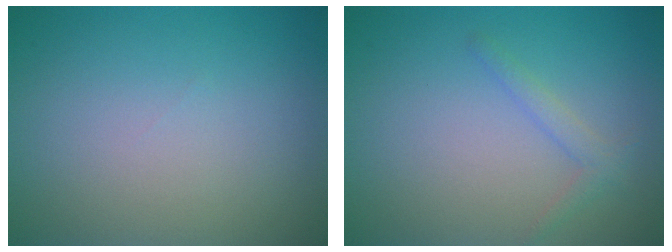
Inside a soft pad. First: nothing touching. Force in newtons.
{"total": 1.4, "press": 1.4, "slide": 0.1}